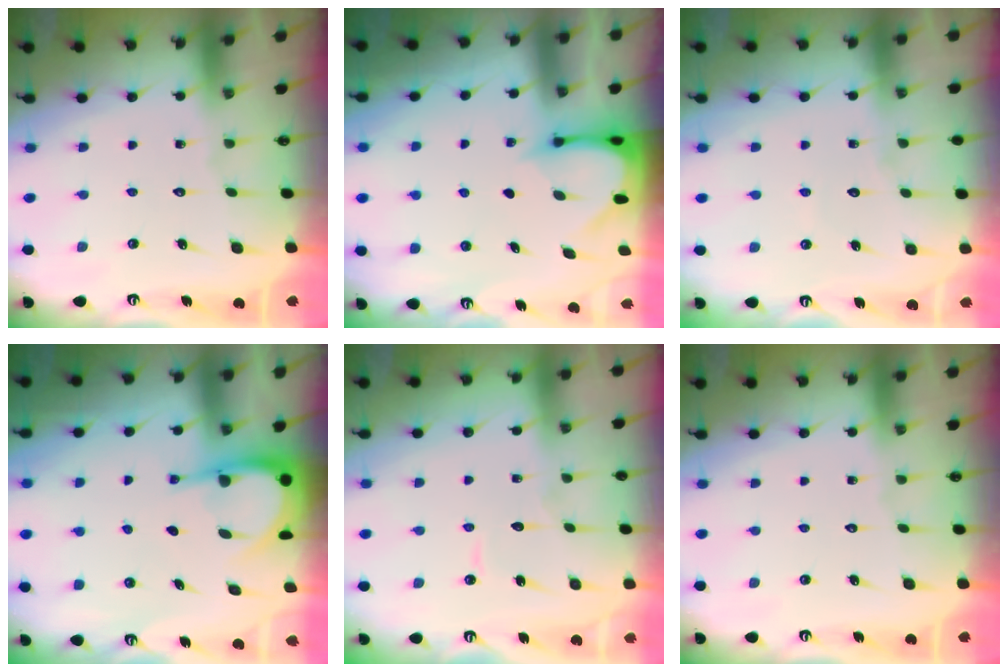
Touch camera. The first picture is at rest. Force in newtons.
{"total": 3.4, "press": 3.4, "slide": 0.3}
{"total": 2.6, "press": 2.5, "slide": 0.2}
{"total": 5.9, "press": 5.8, "slide": 0.8}
{"total": 3.3, "press": 3.2, "slide": 0.3}
{"total": 0.0}